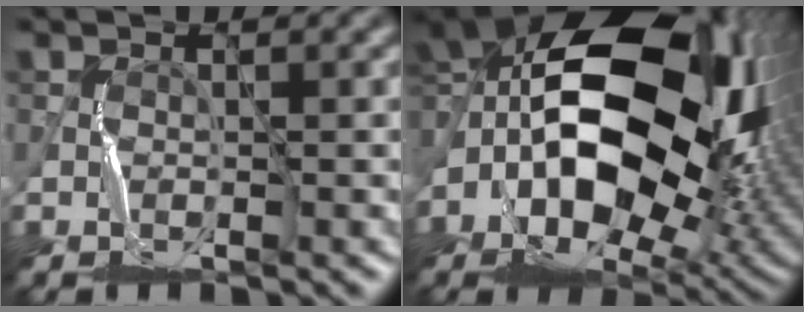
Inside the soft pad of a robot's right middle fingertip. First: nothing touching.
{"total": 18.2, "force": [0.0, 11.6, 14.0], "torque": [-0.258, 0.001, 0.001]}